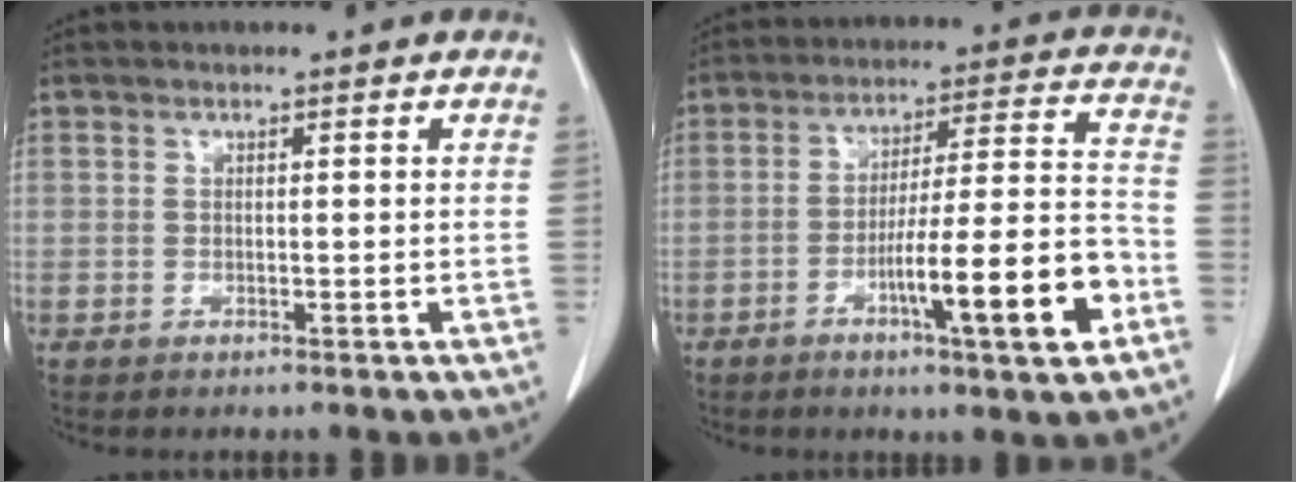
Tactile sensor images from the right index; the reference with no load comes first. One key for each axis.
{"total": 14.7, "fx": -6.1, "fy": 0.5, "fz": 13.4, "tx": -0.217, "ty": 0.003, "tz": -0.090}